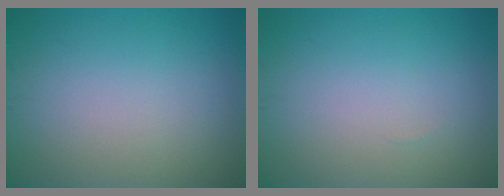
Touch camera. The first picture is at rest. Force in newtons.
{"total": 0.0}